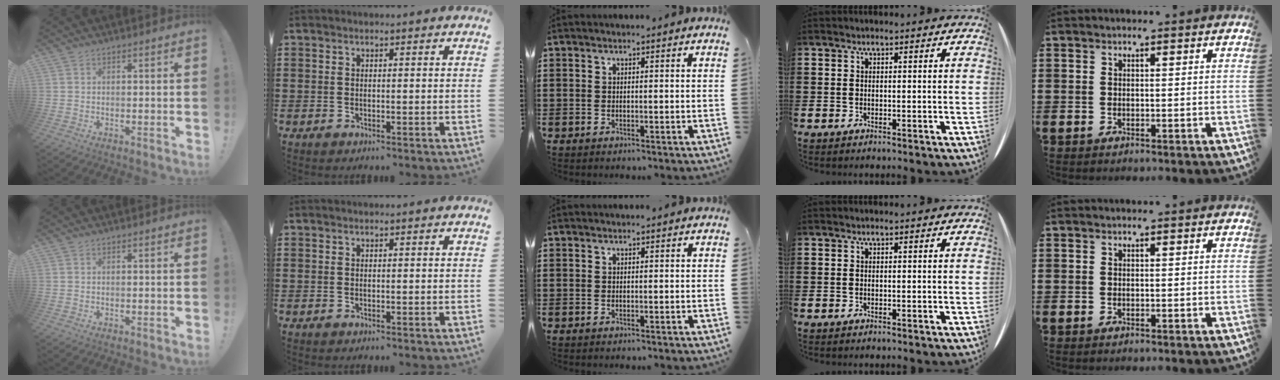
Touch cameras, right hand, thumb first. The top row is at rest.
{}